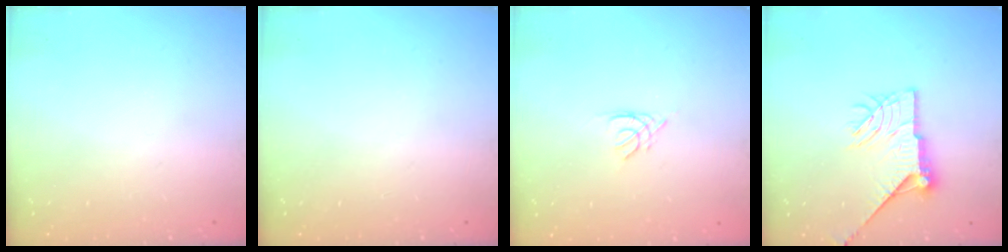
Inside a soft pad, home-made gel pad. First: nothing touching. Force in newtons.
{"total": 0.0}
{"total": 1.3, "press": 1.3, "slide": 0.3}
{"total": 13.8, "press": 13.8, "slide": 0.6}